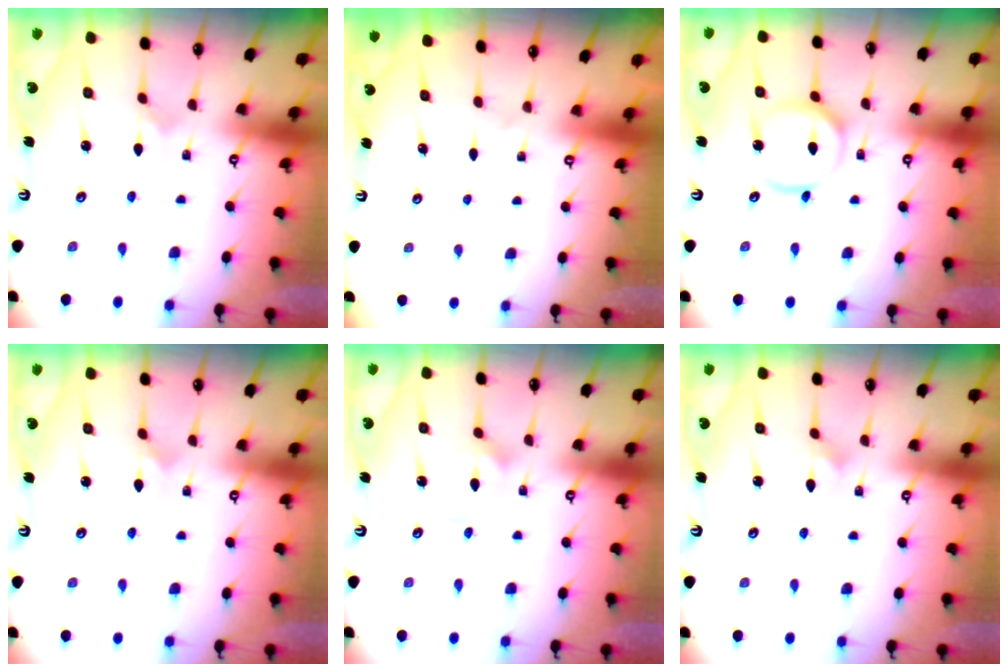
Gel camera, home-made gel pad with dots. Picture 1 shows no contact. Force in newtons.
{"total": 0.0}
{"total": 11.1, "press": 11.0, "slide": 1.4}
{"total": 1.9, "press": 1.9, "slide": 0.2}
{"total": 2.8, "press": 2.8, "slide": 0.3}
{"total": 1.7, "press": 1.6, "slide": 0.1}